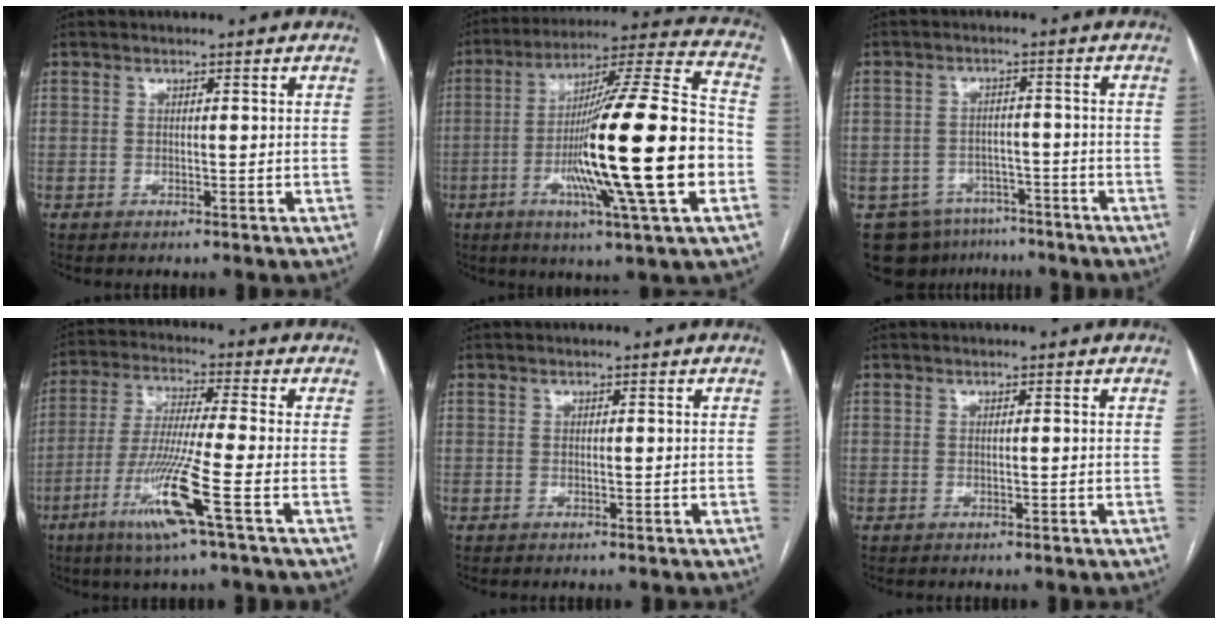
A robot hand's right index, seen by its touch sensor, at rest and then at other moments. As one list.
[{"total": 24.5, "force": [-5.3, 0.1, 23.9], "torque": [-0.382, -0.012, -0.102]}, {"total": 8.7, "force": [-6.1, 6.0, 1.5], "torque": [-0.021, 0.016, -0.083]}, {"total": 11.9, "force": [-5.1, -1.2, 10.6], "torque": [-0.216, -0.025, -0.103]}, {"total": 0.0}, {"total": 0.0}]